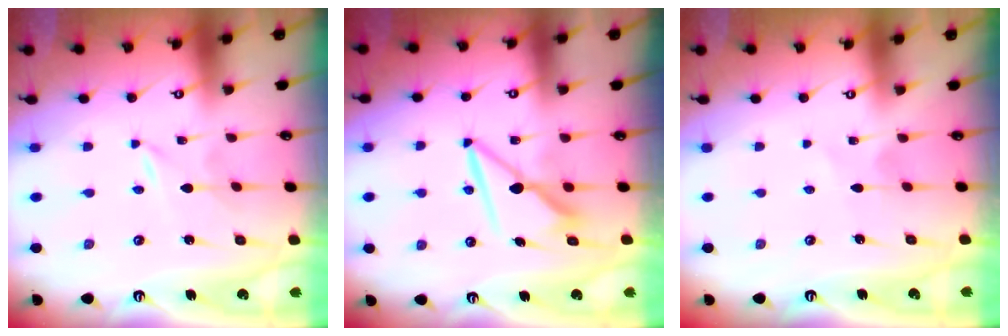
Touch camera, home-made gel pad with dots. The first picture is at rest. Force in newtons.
{"total": 7.5, "press": 7.5, "slide": 0.4}
{"total": 2.5, "press": 2.5, "slide": 0.3}